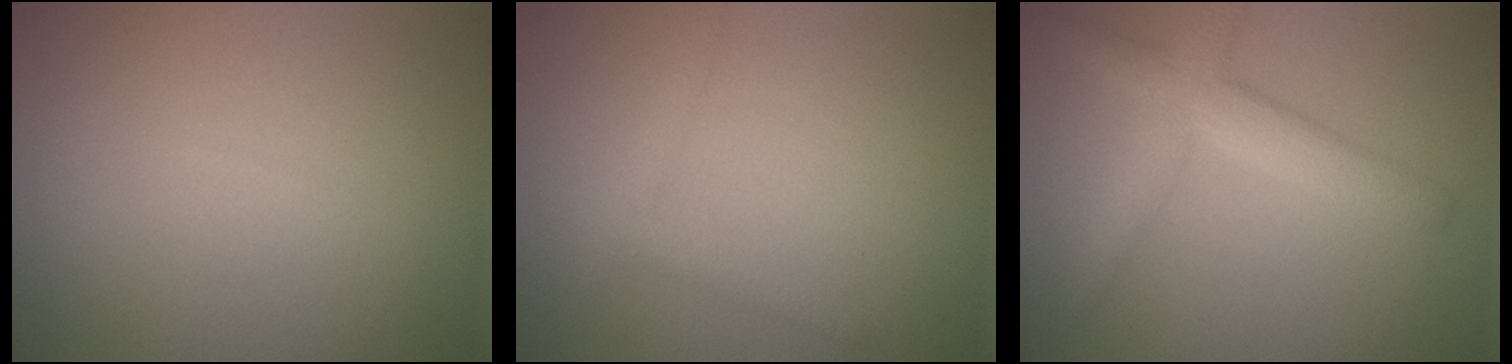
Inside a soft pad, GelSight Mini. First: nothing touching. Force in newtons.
{"total": 1.5, "press": 1.5, "slide": 0.0}
{"total": 4.0, "press": 4.0, "slide": 0.3}